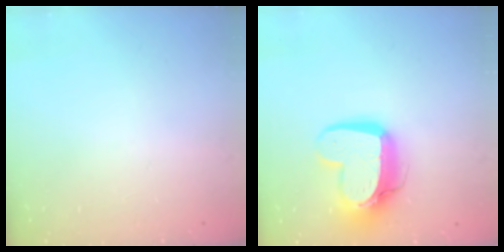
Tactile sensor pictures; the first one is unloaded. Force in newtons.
{"total": 14.7, "press": 14.6, "slide": 1.4}